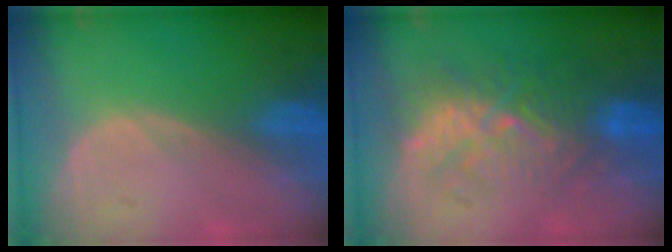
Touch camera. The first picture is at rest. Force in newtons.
{"total": 9.1, "press": 8.7, "slide": 2.7}